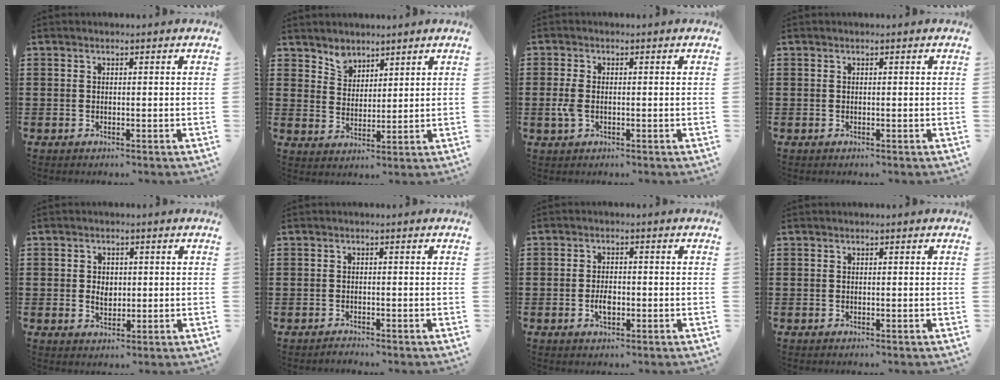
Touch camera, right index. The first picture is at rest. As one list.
[{"total": 3.6, "force": [3.0, 1.9, -0.2], "torque": [-0.013, 0.000, 0.057]}, {"total": 3.1, "force": [-0.5, 1.7, 2.5], "torque": [-0.071, -0.004, -0.015]}, {"total": 0.0}, {"total": 2.7, "force": [0.0, 2.1, 1.7], "torque": [-0.030, 0.005, -0.004]}, {"total": 1.1, "force": [-1.1, 0.2, -0.2], "torque": [0.001, 0.005, -0.025]}, {"total": 2.9, "force": [-0.8, 1.5, 2.3], "torque": [-0.043, 0.003, -0.014]}, {"total": 0.0}]